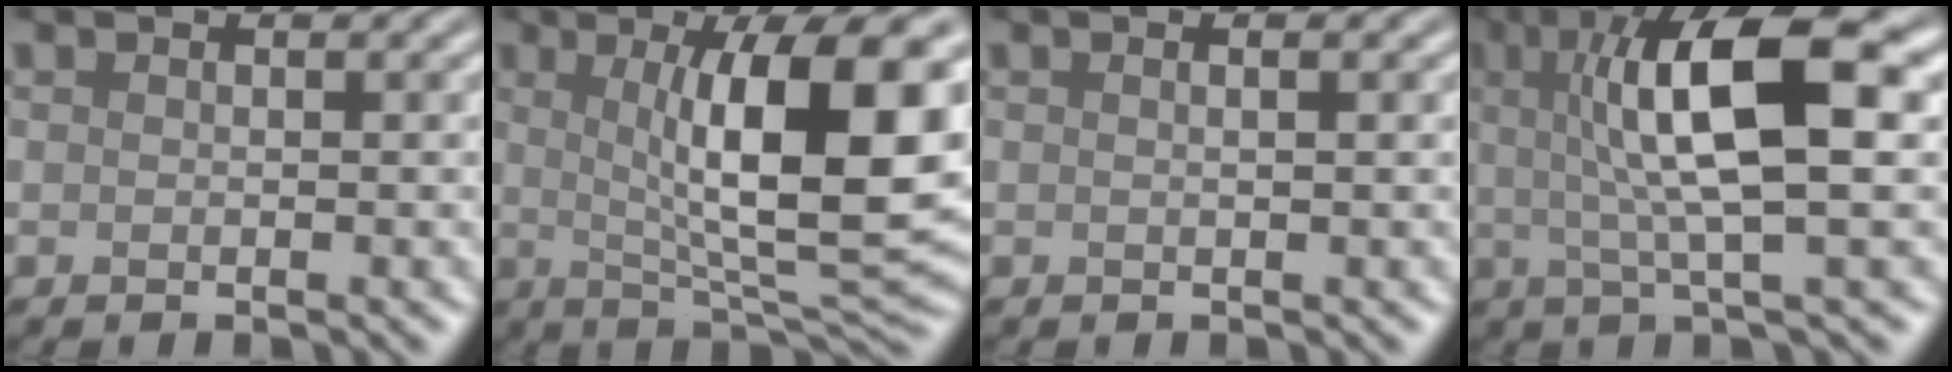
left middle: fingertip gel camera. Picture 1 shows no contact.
{"total": 12.8, "force": [1.9, 3.2, 12.2], "torque": [-0.165, -0.001, 0.033]}
{"total": 0.9, "force": [0.3, 0.3, 0.8], "torque": [-0.009, 0.001, 0.001]}
{"total": 10.1, "force": [2.2, 2.4, 9.6], "torque": [-0.153, 0.007, 0.038]}